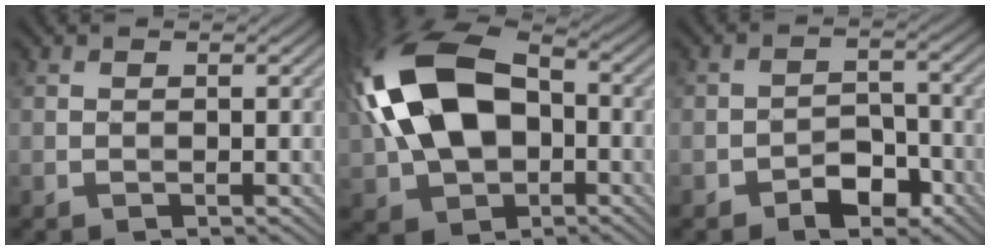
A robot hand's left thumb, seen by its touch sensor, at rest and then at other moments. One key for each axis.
{"total": 16.9, "fx": -0.2, "fy": 11.1, "fz": 12.8, "tx": -0.279, "ty": 0.018, "tz": -0.020}
{"total": 4.8, "fx": -3.0, "fy": 2.9, "fz": 2.4, "tx": -0.029, "ty": 0.005, "tz": -0.058}